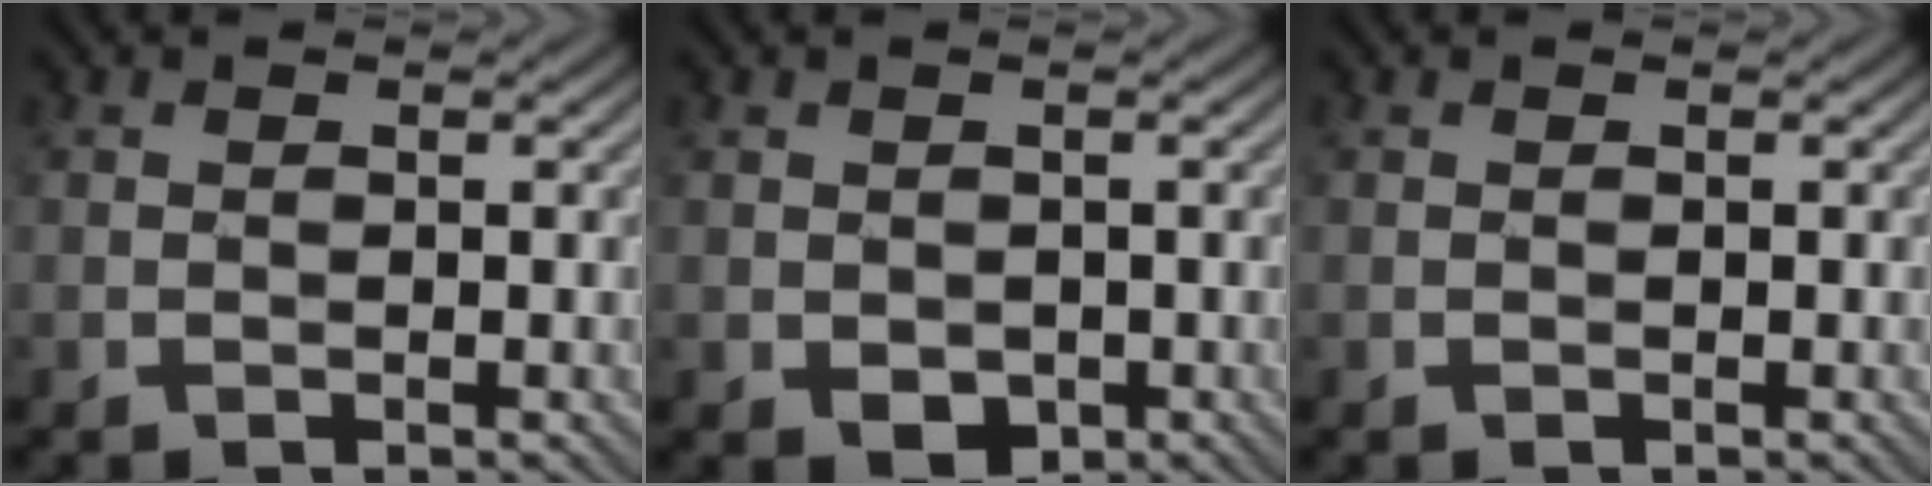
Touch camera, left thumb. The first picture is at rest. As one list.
[{"total": 2.0, "force": [-0.5, 1.5, 1.2], "torque": [-0.026, -0.011, -0.003]}, {"total": 0.0}]